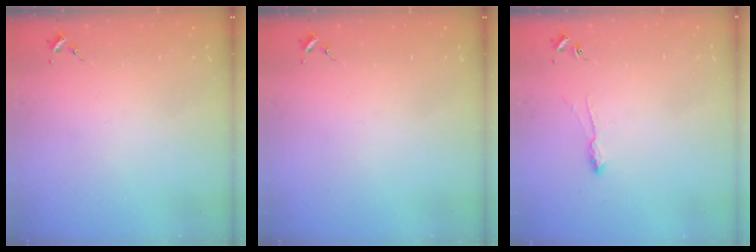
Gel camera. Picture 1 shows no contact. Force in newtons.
{"total": 0.0}
{"total": 5.7, "press": 5.7, "slide": 0.8}